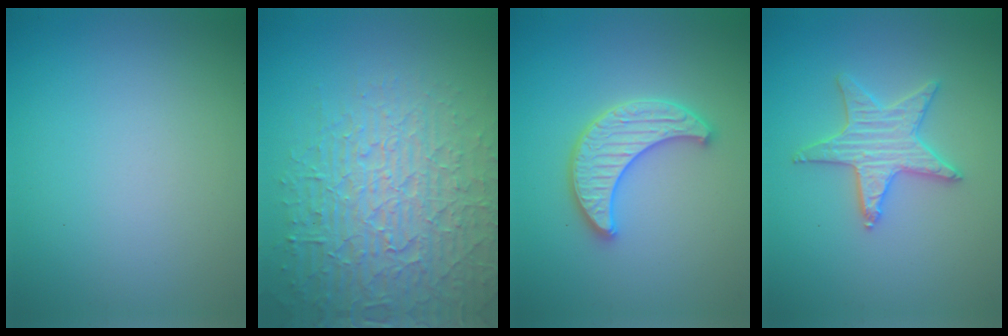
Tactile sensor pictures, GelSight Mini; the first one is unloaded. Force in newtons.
{"total": 7.4, "press": 7.2, "slide": 1.8}
{"total": 3.8, "press": 3.6, "slide": 1.0}
{"total": 3.5, "press": 3.4, "slide": 0.7}